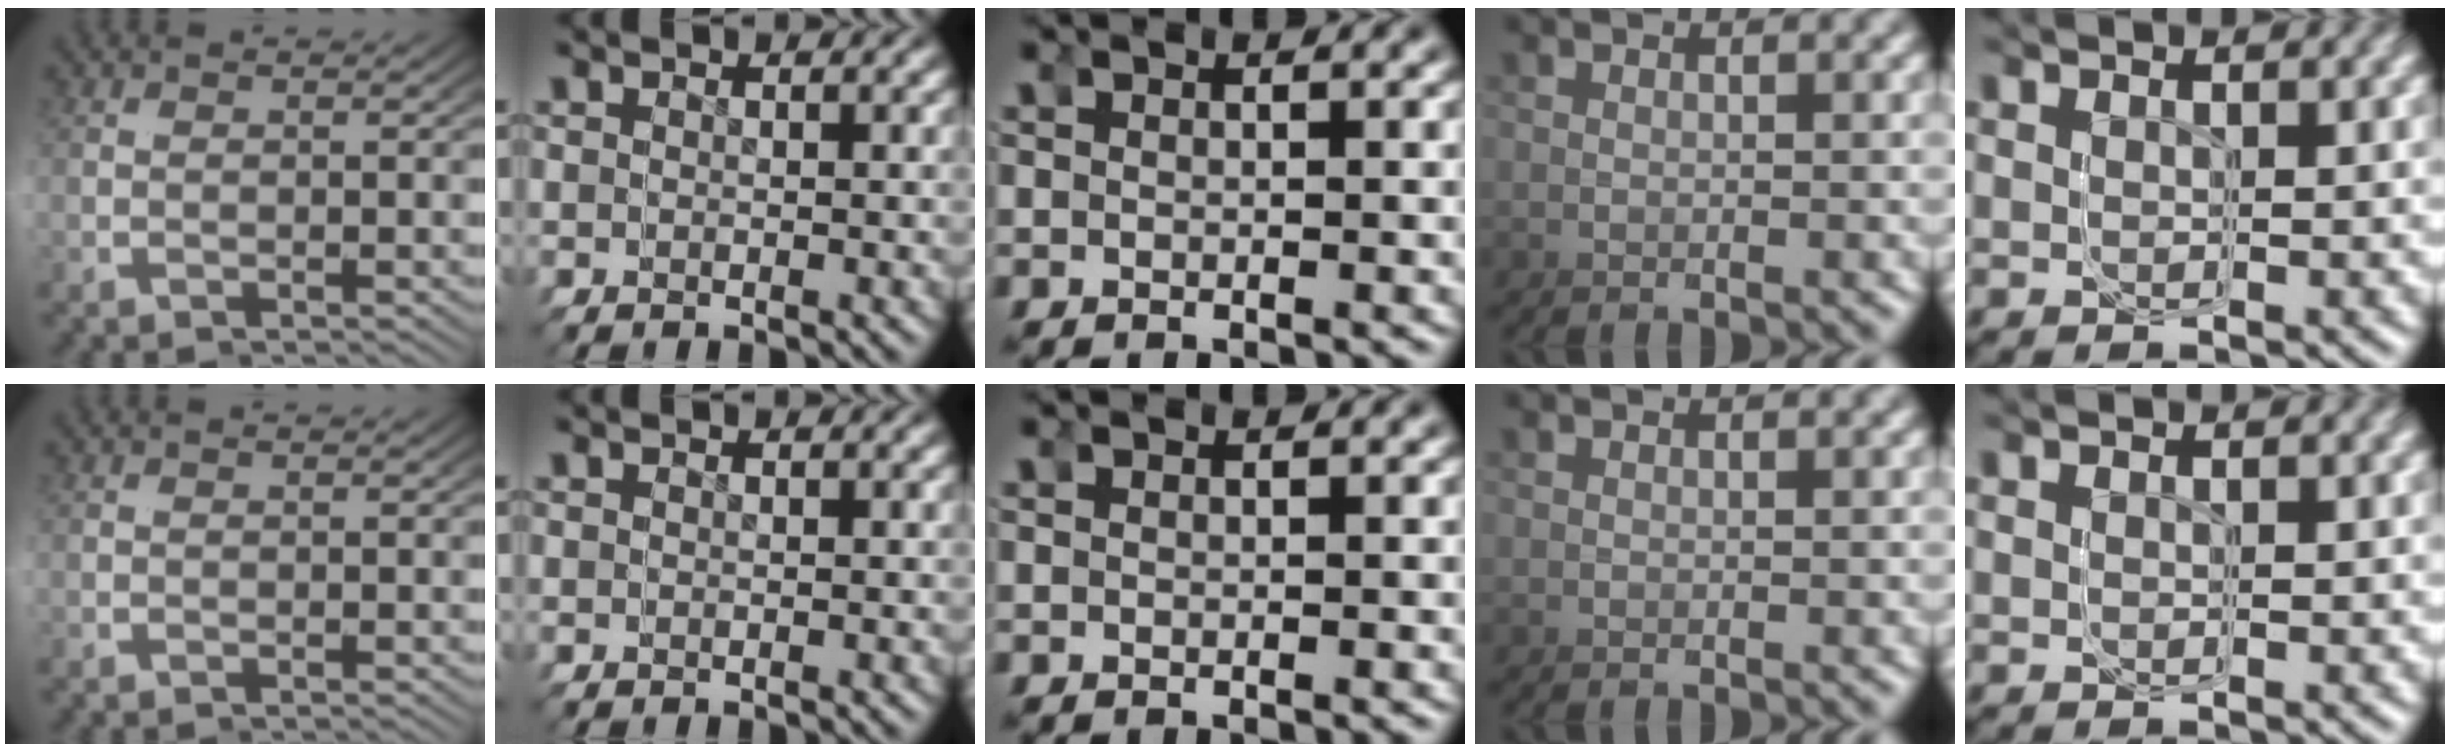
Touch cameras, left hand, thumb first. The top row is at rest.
{}